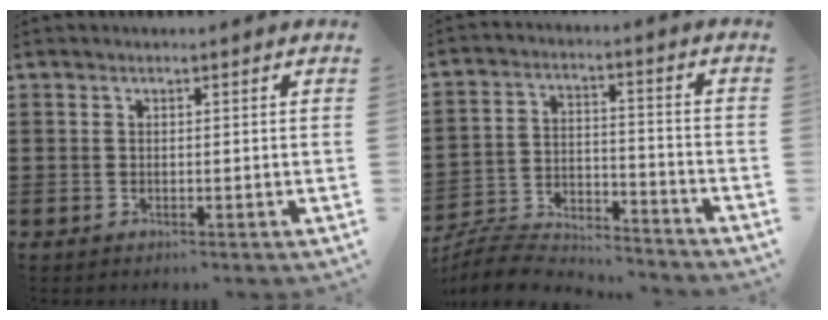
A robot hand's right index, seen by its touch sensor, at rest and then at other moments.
{"total": 6.9, "force": [-6.7, 1.1, 1.3], "torque": [-0.042, 0.001, -0.139]}